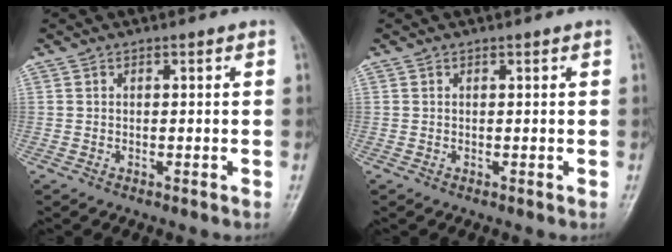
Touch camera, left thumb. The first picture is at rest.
{"total": 0.0}